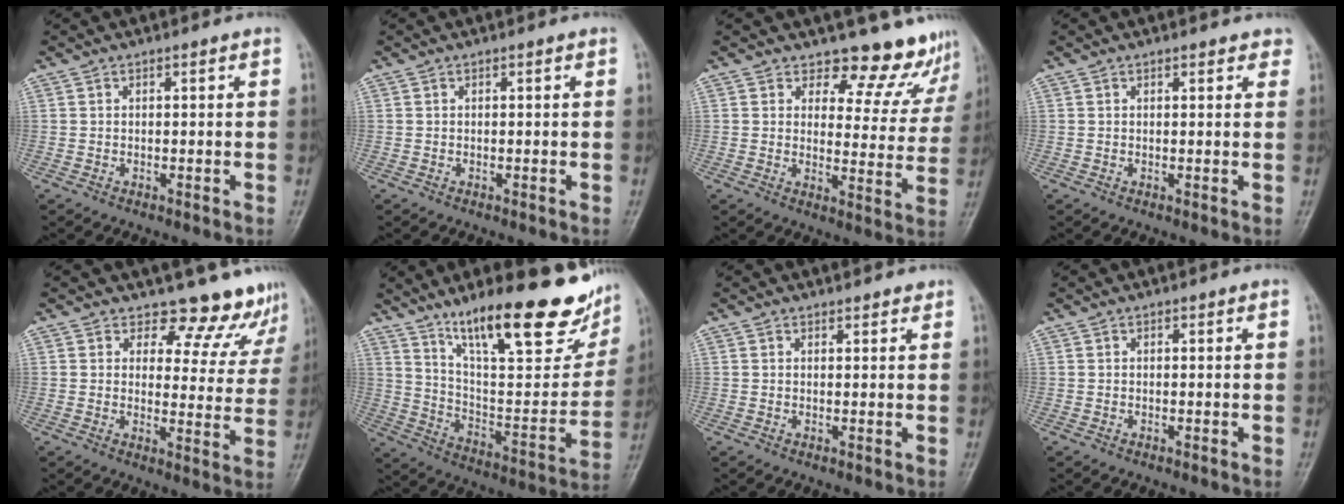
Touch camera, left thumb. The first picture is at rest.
{"total": 0.0}
{"total": 11.2, "force": [10.4, 4.2, 0.8], "torque": [0.038, -0.096, 0.108]}
{"total": 2.1, "force": [1.6, 0.9, 1.0], "torque": [0.006, -0.001, 0.014]}
{"total": 11.0, "force": [10.1, 4.3, 0.5], "torque": [0.045, -0.081, 0.099]}
{"total": 27.8, "force": [17.7, 7.7, 20.1], "torque": [-0.258, -0.064, 0.284]}
{"total": 1.4, "force": [1.2, 0.5, 0.3], "torque": [0.004, -0.005, 0.014]}
{"total": 0.0}